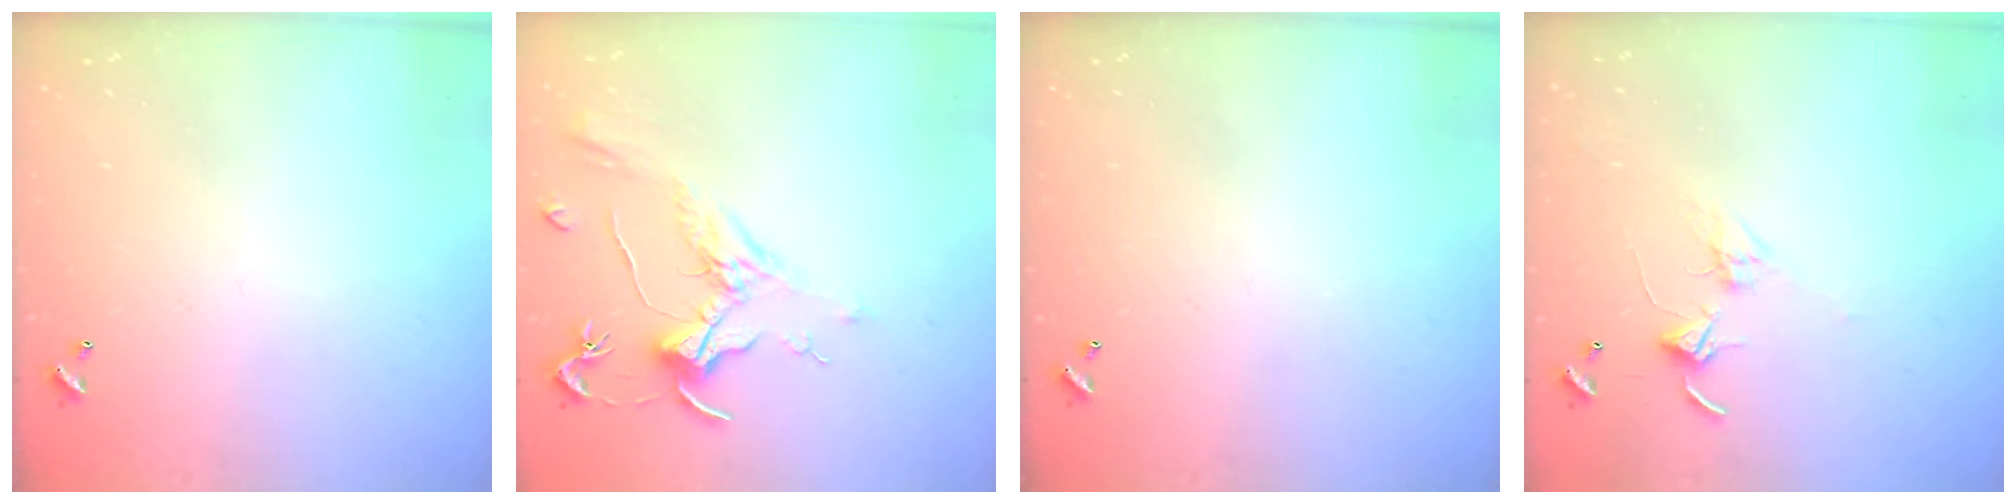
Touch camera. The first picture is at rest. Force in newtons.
{"total": 1.9, "press": 1.7, "slide": 0.9}
{"total": 0.0}
{"total": 2.8, "press": 2.8, "slide": 0.2}